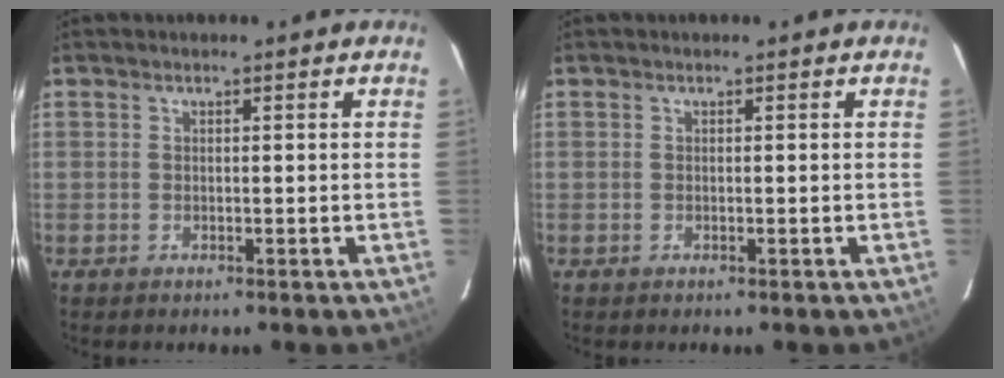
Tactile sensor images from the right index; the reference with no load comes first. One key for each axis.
{"total": 0.0}